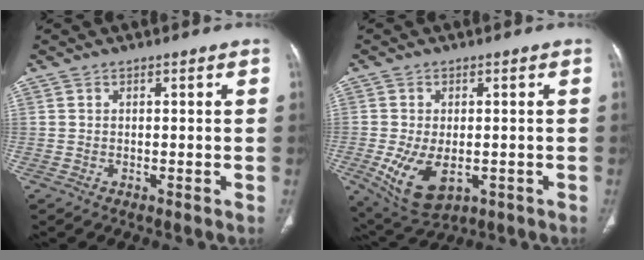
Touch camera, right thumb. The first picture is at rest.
{"total": 9.9, "force": [-2.4, 5.7, 7.7], "torque": [-0.143, -0.009, -0.025]}